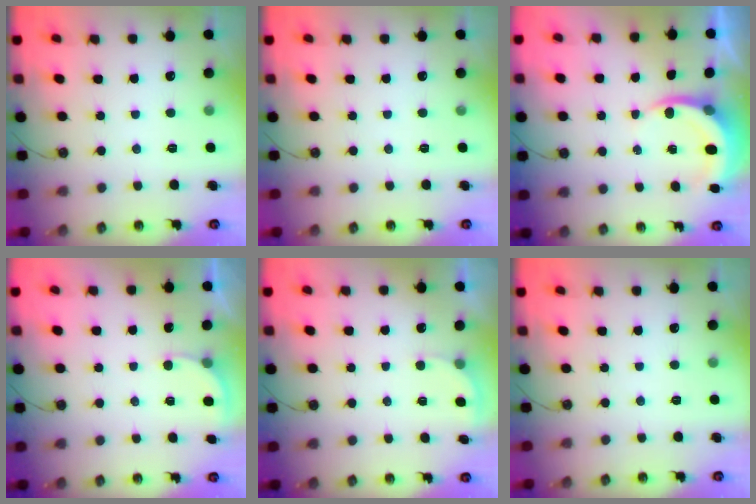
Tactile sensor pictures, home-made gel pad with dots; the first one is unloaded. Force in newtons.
{"total": 0.0}
{"total": 5.0, "press": 4.9, "slide": 0.7}
{"total": 2.4, "press": 2.4, "slide": 0.2}
{"total": 2.3, "press": 2.3, "slide": 0.5}
{"total": 0.0}